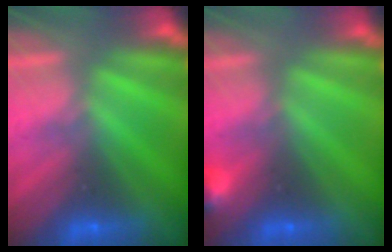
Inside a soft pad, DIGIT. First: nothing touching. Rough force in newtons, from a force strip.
{"total": 2.9}